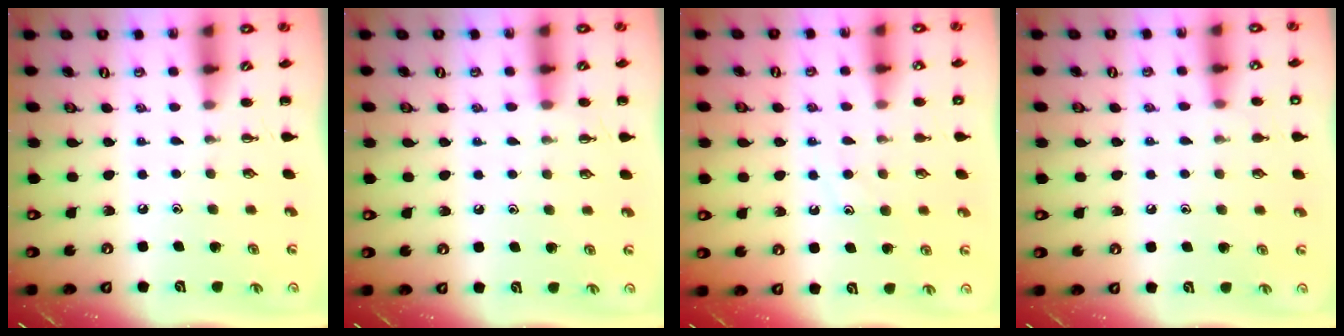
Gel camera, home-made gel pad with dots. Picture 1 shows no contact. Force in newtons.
{"total": 7.8, "press": 7.5, "slide": 2.2}
{"total": 9.5, "press": 9.5, "slide": 0.7}
{"total": 6.8, "press": 6.5, "slide": 2.1}